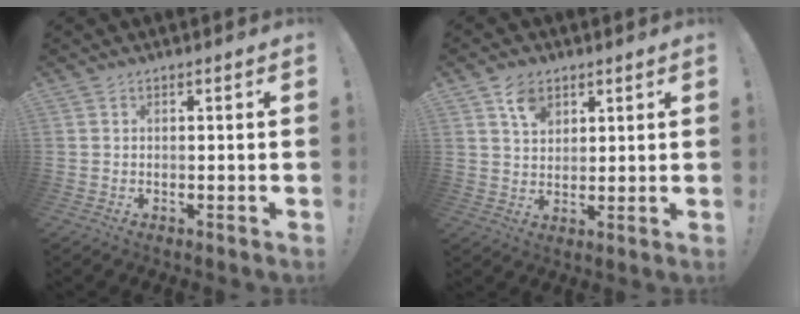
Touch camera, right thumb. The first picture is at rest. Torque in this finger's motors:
{"motor_torque": [0.54, 0.40, -0.08, 0.08, 0.00]}